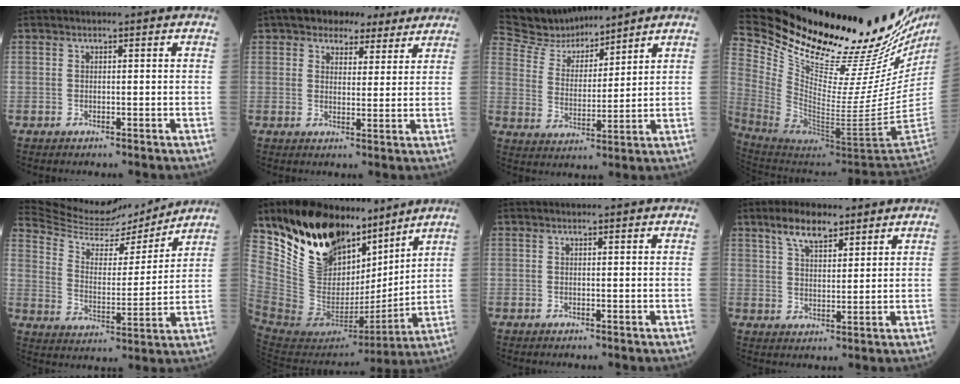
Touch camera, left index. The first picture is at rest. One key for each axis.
{"total": 7.9, "fx": 6.0, "fy": 4.1, "fz": 3.0, "tx": -0.037, "ty": 0.025, "tz": 0.083}
{"total": 9.8, "fx": 9.6, "fy": 1.7, "fz": 1.1, "tx": -0.036, "ty": 0.012, "tz": 0.193}
{"total": 32.5, "fx": 27.8, "fy": 0.8, "fz": 16.7, "tx": -0.282, "ty": -0.126, "tz": 0.412}
{"total": 16.3, "fx": 15.6, "fy": 2.3, "fz": 4.0, "tx": -0.083, "ty": -0.004, "tz": 0.248}
{"total": 21.8, "fx": 15.7, "fy": 10.2, "fz": 11.0, "tx": -0.185, "ty": 0.010, "tz": 0.290}
{"total": 0.0}
{"total": 6.1, "fx": 4.4, "fy": 2.3, "fz": 3.5, "tx": -0.069, "ty": 0.009, "tz": 0.081}